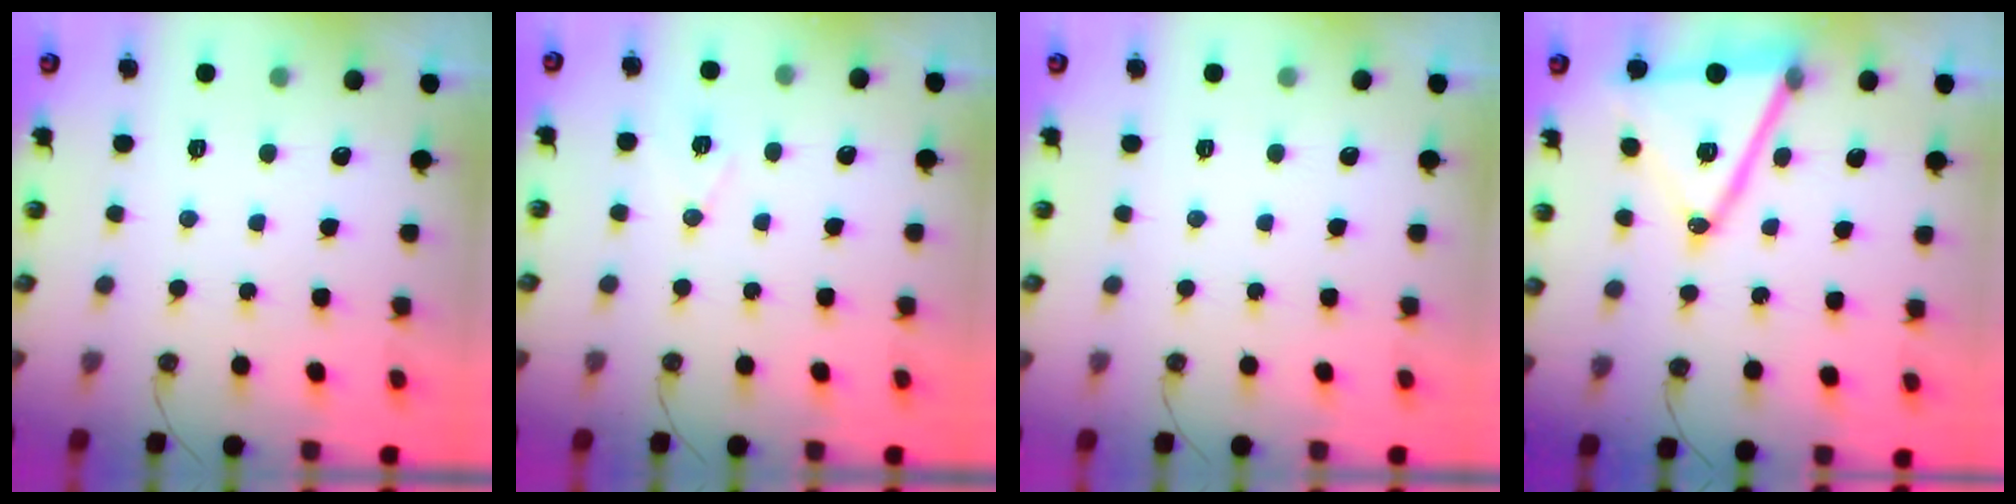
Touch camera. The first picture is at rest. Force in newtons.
{"total": 6.6, "press": 5.5, "slide": 3.8}
{"total": 0.0}
{"total": 18.1, "press": 17.7, "slide": 3.8}